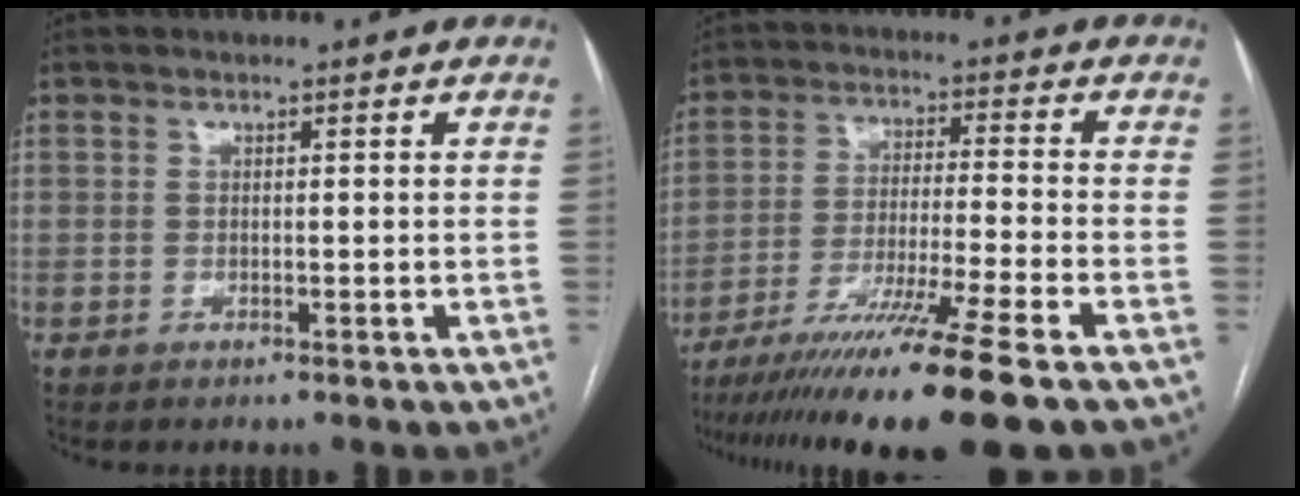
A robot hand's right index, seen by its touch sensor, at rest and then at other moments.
{"total": 17.0, "force": [-12.5, -1.8, 11.4], "torque": [-0.187, -0.048, -0.209]}